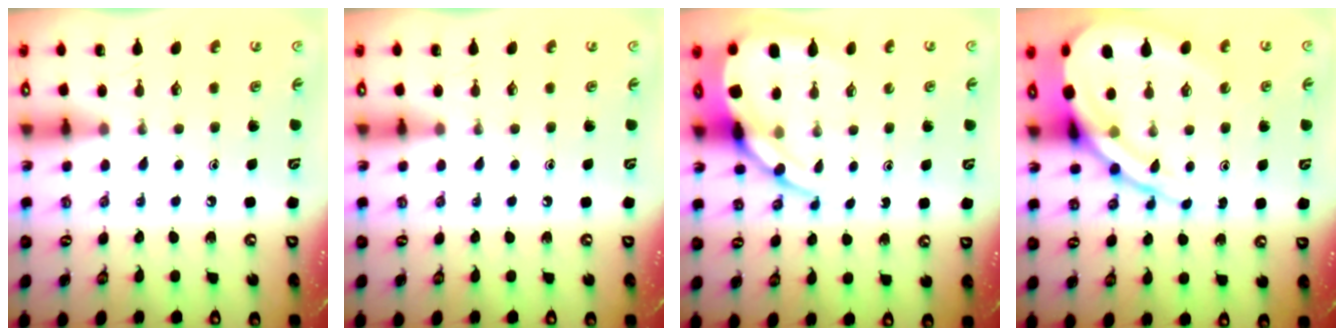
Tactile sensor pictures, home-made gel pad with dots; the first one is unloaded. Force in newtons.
{"total": 0.0}
{"total": 10.6, "press": 10.5, "slide": 1.1}
{"total": 14.3, "press": 14.2, "slide": 1.3}